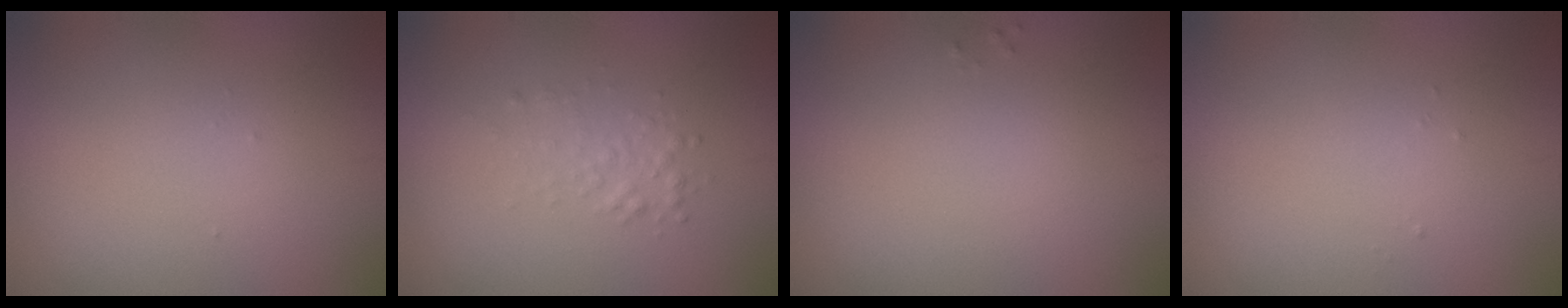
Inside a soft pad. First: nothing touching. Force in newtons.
{"total": 1.4, "press": 1.4, "slide": 0.1}
{"total": 0.0}
{"total": 0.0}